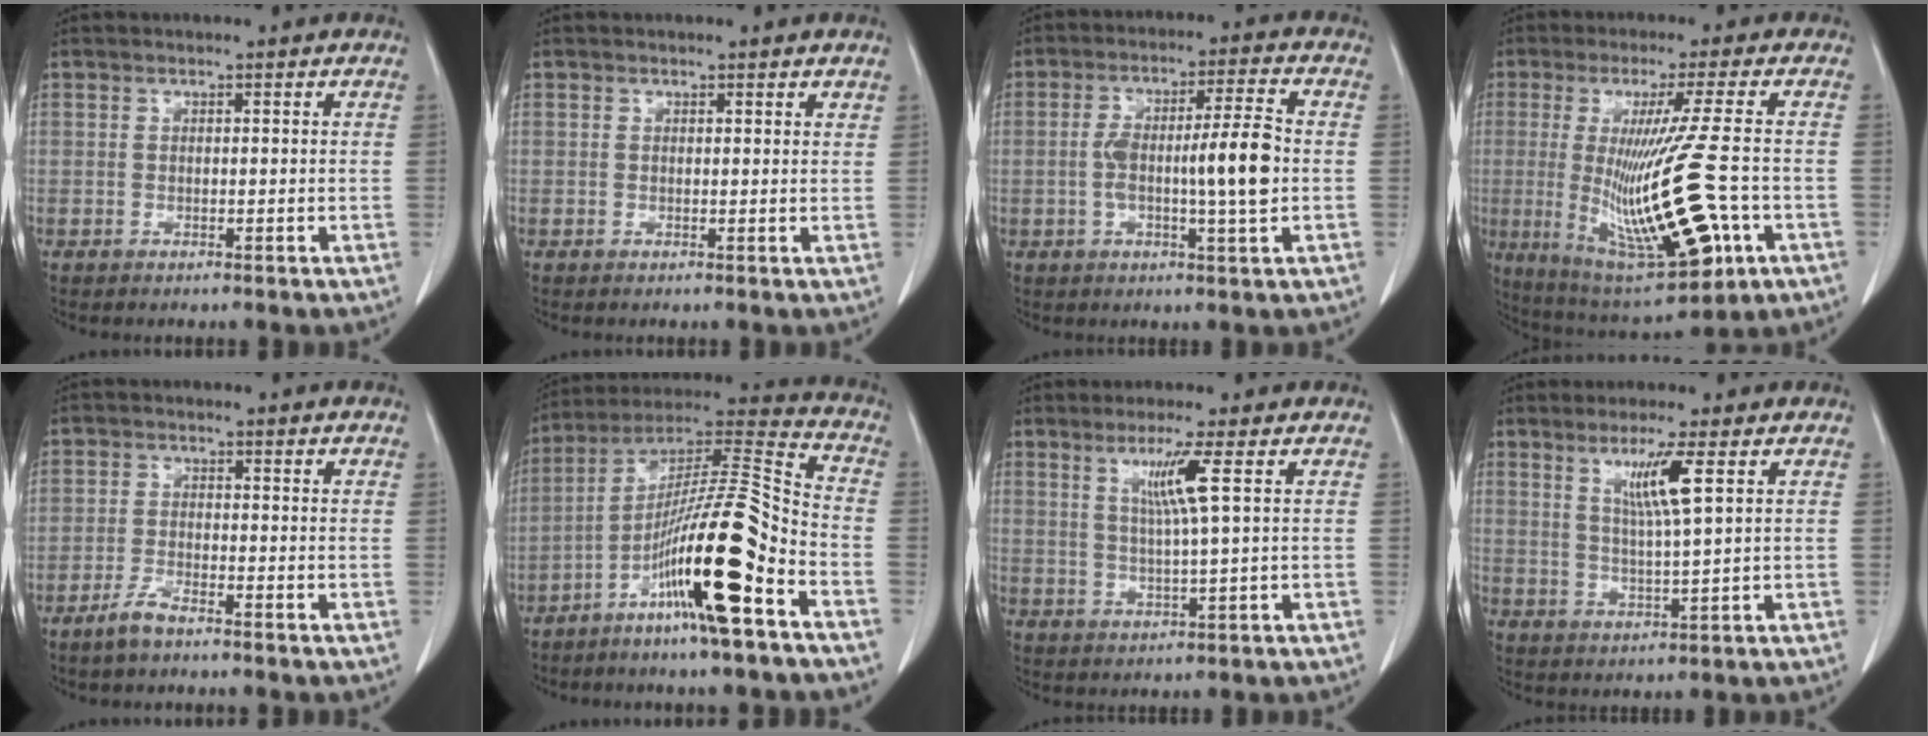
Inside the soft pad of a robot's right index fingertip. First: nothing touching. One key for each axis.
{"total": 1.1, "fx": 1.1, "fy": 0.3, "fz": 0.2, "tx": 0.000, "ty": -0.004, "tz": 0.009}
{"total": 10.3, "fx": -0.9, "fy": 0.8, "fz": 10.3, "tx": -0.174, "ty": 0.011, "tz": -0.020}
{"total": 20.3, "fx": -4.0, "fy": 1.8, "fz": 19.8, "tx": -0.370, "ty": -0.042, "tz": -0.049}
{"total": 3.0, "fx": -2.5, "fy": 0.3, "fz": 1.6, "tx": -0.036, "ty": -0.002, "tz": -0.055}
{"total": 17.6, "fx": -8.3, "fy": 0.2, "fz": 15.6, "tx": -0.280, "ty": -0.006, "tz": -0.151}
{"total": 5.5, "fx": 2.0, "fy": -1.2, "fz": 5.0, "tx": -0.095, "ty": -0.007, "tz": 0.039}
{"total": 6.1, "fx": 2.6, "fy": -0.8, "fz": 5.5, "tx": -0.102, "ty": -0.009, "tz": 0.048}